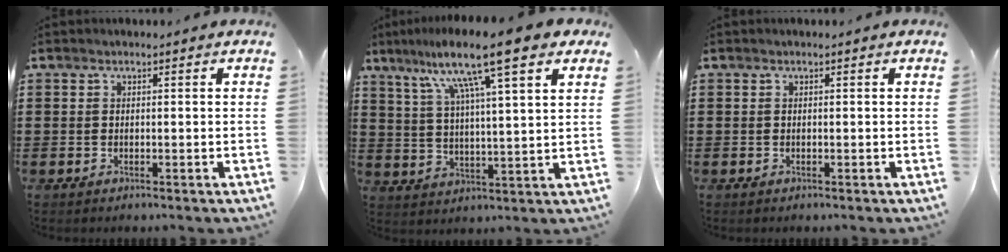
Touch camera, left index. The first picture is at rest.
{"total": 13.2, "force": [9.1, 0.9, 9.5], "torque": [-0.192, -0.025, 0.146]}
{"total": 0.0}